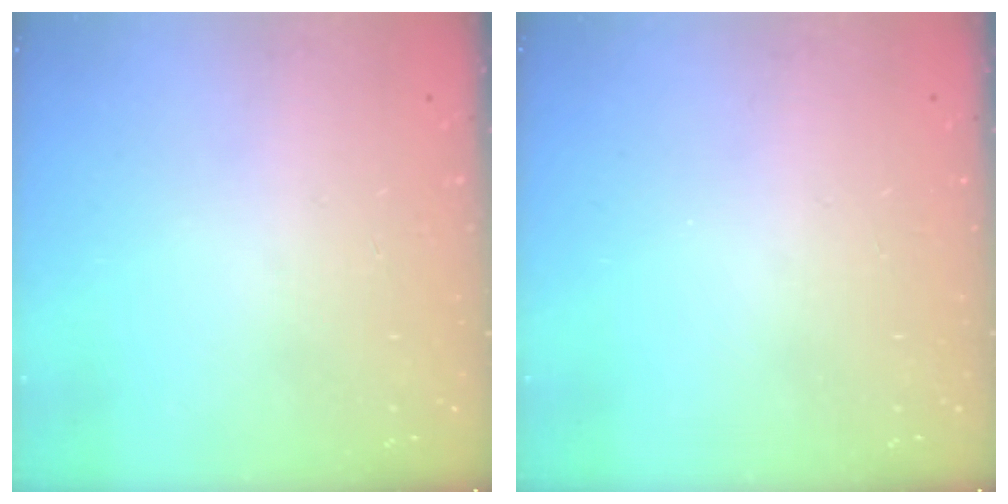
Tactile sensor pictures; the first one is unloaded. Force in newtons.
{"total": 0.0}